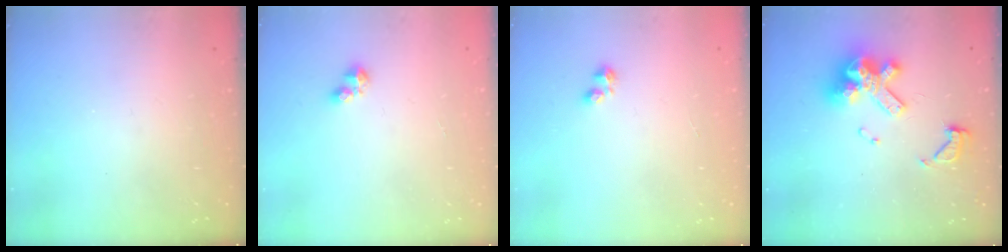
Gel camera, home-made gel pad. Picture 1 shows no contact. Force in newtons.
{"total": 2.7, "press": 2.6, "slide": 0.5}
{"total": 2.9, "press": 2.8, "slide": 0.5}
{"total": 16.5, "press": 16.4, "slide": 1.8}